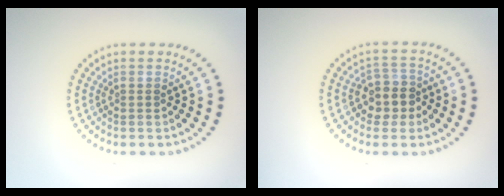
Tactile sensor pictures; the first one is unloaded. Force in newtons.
{"total": 2.7, "press": 2.5, "slide": 1.0}